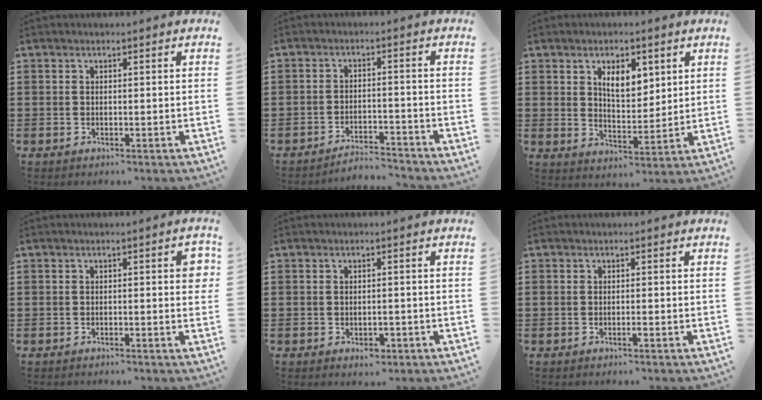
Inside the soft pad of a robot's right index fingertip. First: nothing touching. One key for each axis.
{"total": 3.7, "fx": -3.7, "fy": 0.3, "fz": 0.0, "tx": -0.007, "ty": 0.001, "tz": -0.079}
{"total": 5.6, "fx": 2.7, "fy": 2.8, "fz": 4.1, "tx": -0.075, "ty": 0.004, "tz": 0.043}
{"total": 2.6, "fx": -0.2, "fy": 0.3, "fz": 2.5, "tx": -0.035, "ty": -0.005, "tz": -0.006}
{"total": 1.9, "fx": -1.0, "fy": 1.1, "fz": 1.2, "tx": -0.025, "ty": 0.002, "tz": -0.018}
{"total": 0.5, "fx": -0.4, "fy": 0.1, "fz": 0.4, "tx": -0.008, "ty": -0.002, "tz": -0.007}